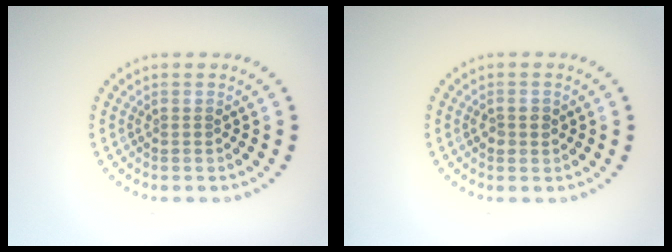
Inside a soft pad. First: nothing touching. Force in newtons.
{"total": 1.4, "press": 1.4, "slide": 0.2}